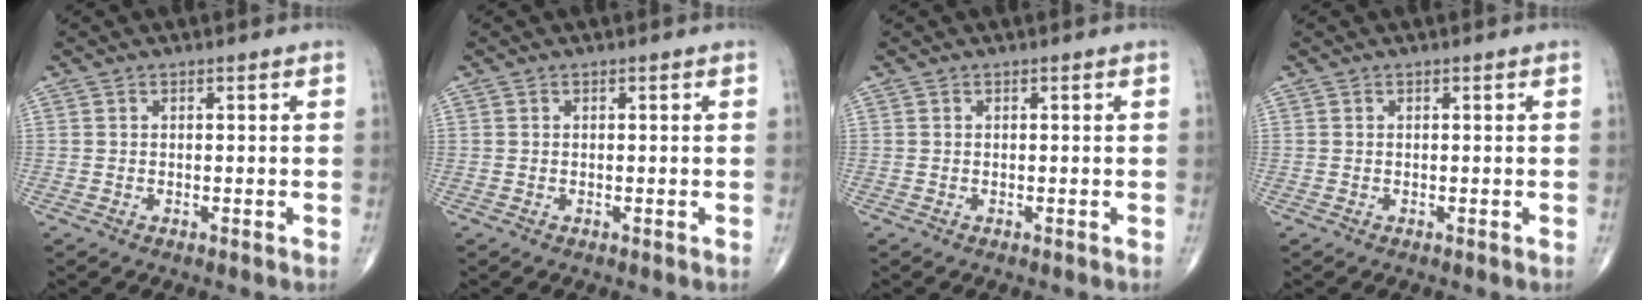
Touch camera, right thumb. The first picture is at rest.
{"total": 0.0}
{"total": 0.0}
{"total": 0.0}